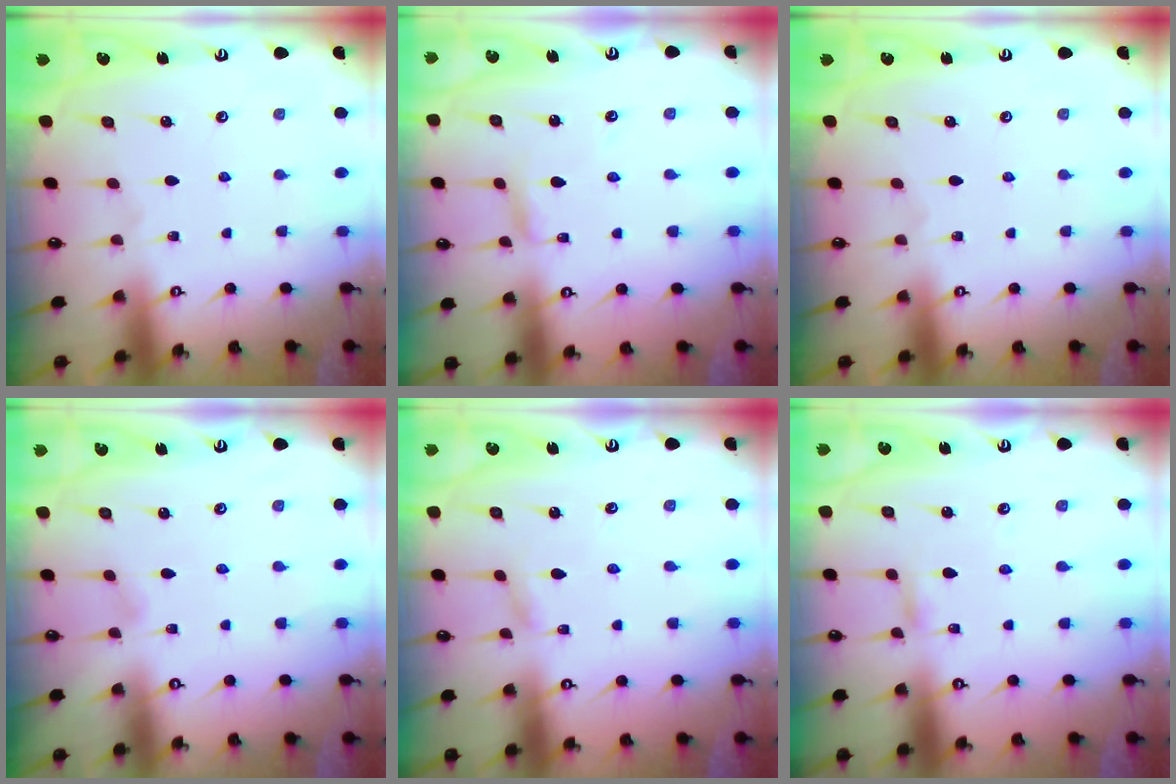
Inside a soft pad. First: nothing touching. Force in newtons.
{"total": 2.3, "press": 2.3, "slide": 0.2}
{"total": 0.0}
{"total": 1.7, "press": 1.7, "slide": 0.2}
{"total": 1.9, "press": 1.9, "slide": 0.2}
{"total": 2.7, "press": 2.7, "slide": 0.2}